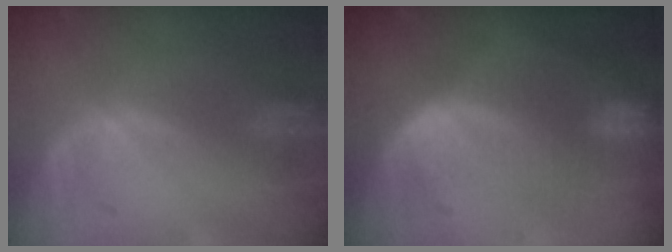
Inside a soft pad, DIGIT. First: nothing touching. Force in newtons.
{"total": 8.6, "press": 7.4, "slide": 4.4}